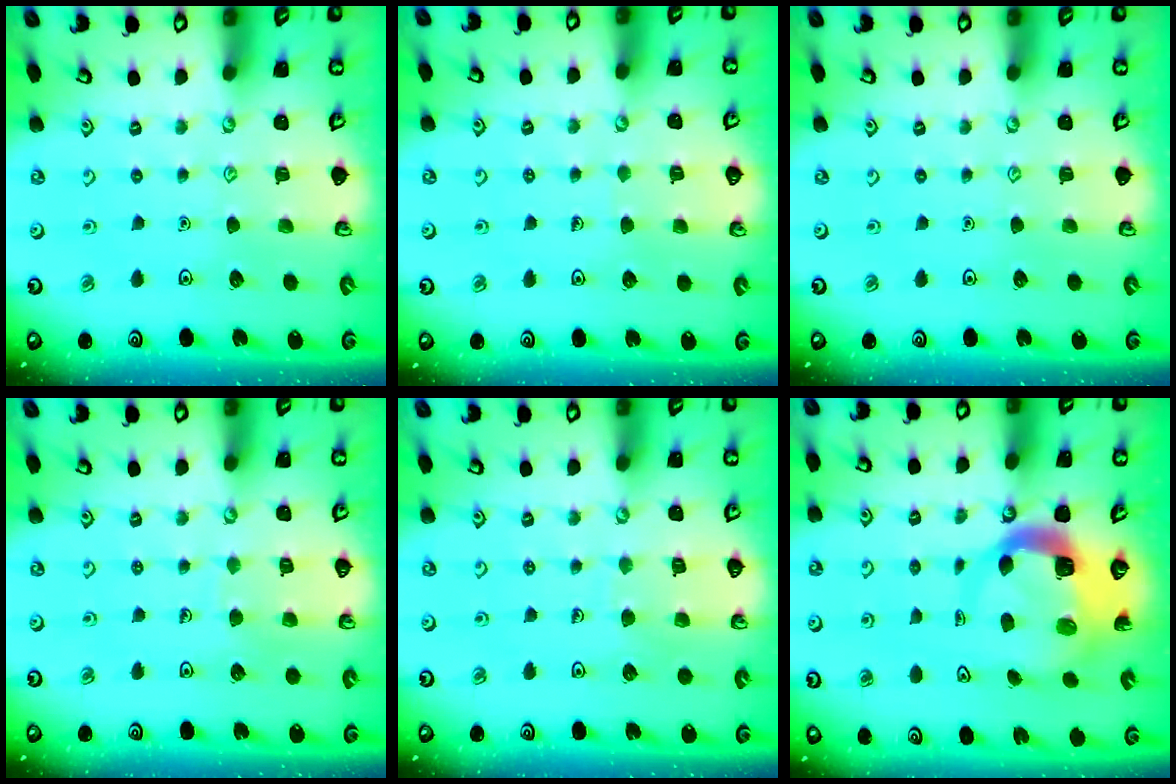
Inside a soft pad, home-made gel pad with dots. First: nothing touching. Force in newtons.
{"total": 2.5, "press": 2.5, "slide": 0.2}
{"total": 0.0}
{"total": 4.4, "press": 4.4, "slide": 0.3}
{"total": 5.8, "press": 5.7, "slide": 0.6}
{"total": 7.8, "press": 7.7, "slide": 1.1}